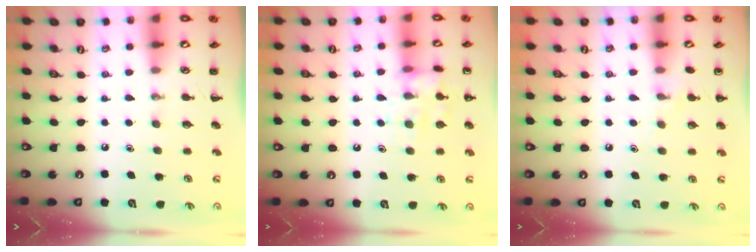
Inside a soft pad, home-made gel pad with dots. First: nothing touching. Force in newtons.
{"total": 10.7, "press": 10.7, "slide": 0.3}
{"total": 5.9, "press": 5.6, "slide": 1.9}